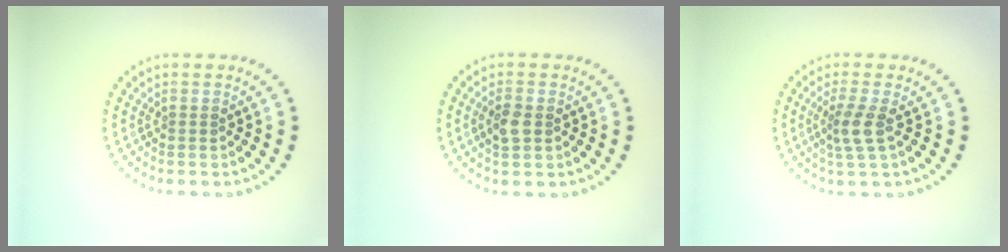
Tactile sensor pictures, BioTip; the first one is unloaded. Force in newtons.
{"total": 1.9, "press": 1.9, "slide": 0.3}
{"total": 2.5, "press": 1.9, "slide": 1.5}